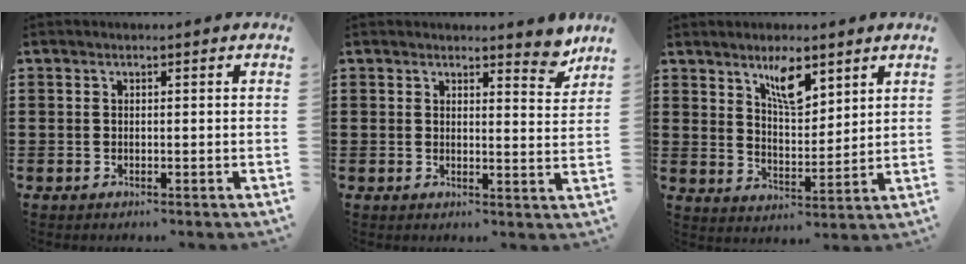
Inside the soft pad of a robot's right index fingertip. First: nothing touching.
{"total": 4.2, "force": [3.8, 1.0, 1.5], "torque": [-0.014, -0.014, 0.065]}
{"total": 6.9, "force": [4.5, 2.5, 4.6], "torque": [-0.077, -0.010, 0.074]}